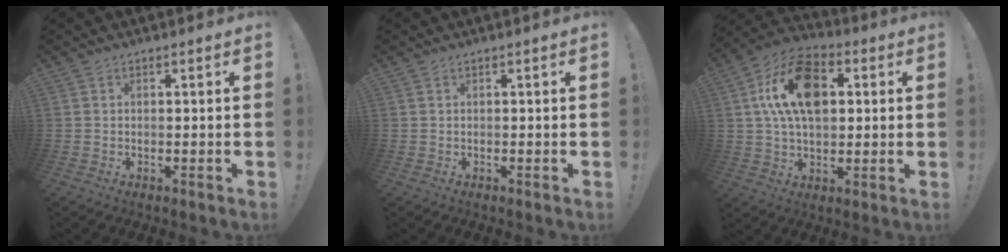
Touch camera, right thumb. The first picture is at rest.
{"total": 0.0}
{"total": 18.3, "force": [4.1, 11.5, 13.6], "torque": [-0.226, 0.010, 0.075]}